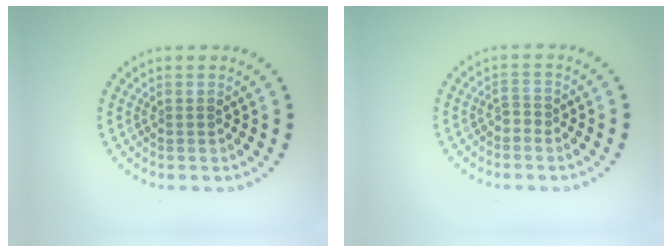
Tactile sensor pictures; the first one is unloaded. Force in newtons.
{"total": 0.9, "press": 0.8, "slide": 0.4}